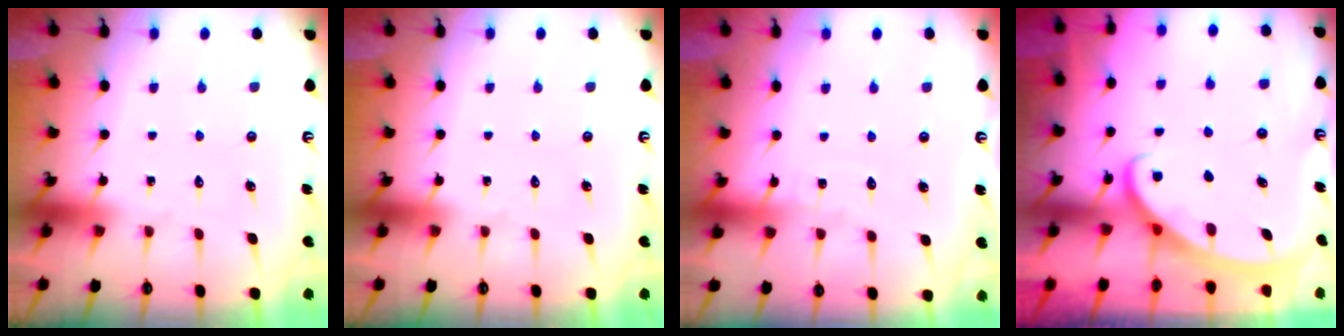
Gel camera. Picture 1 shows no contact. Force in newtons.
{"total": 0.0}
{"total": 2.4, "press": 2.4, "slide": 0.2}
{"total": 2.8, "press": 2.8, "slide": 0.4}